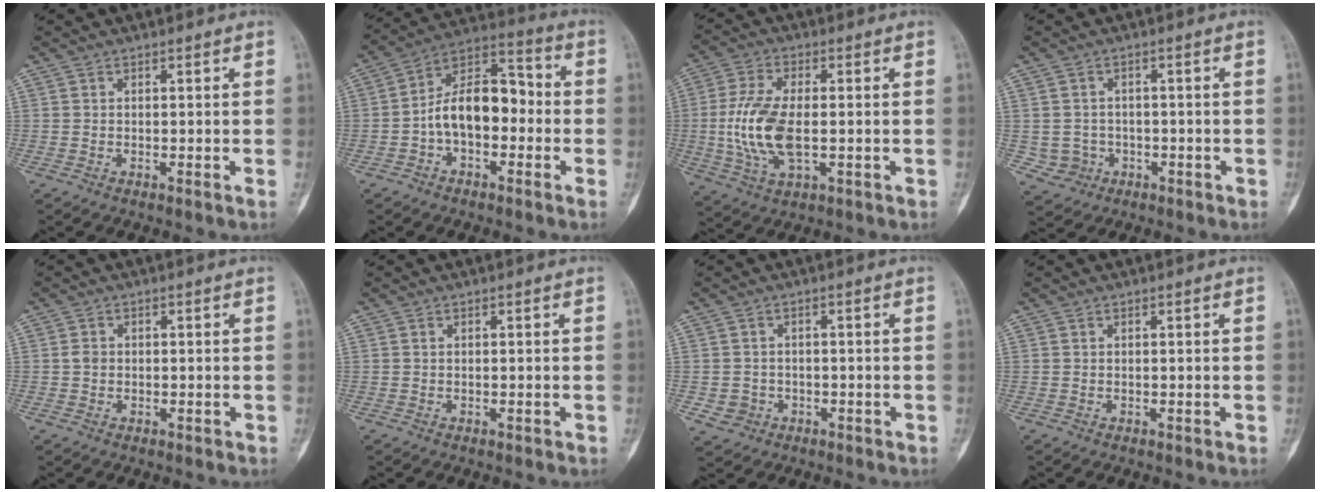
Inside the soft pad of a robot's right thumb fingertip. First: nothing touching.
{"total": 13.6, "force": [-2.4, 8.1, 10.7], "torque": [-0.156, 0.051, -0.052]}
{"total": 12.8, "force": [-1.1, 6.7, 10.9], "torque": [-0.229, 0.001, -0.017]}
{"total": 4.6, "force": [-1.0, 4.5, 0.6], "torque": [0.016, 0.012, -0.012]}
{"total": 1.9, "force": [-0.2, 1.7, 0.8], "torque": [-0.004, 0.005, -0.008]}
{"total": 0.0}
{"total": 3.6, "force": [-1.1, 3.3, 0.7], "torque": [0.008, 0.010, -0.015]}
{"total": 0.0}